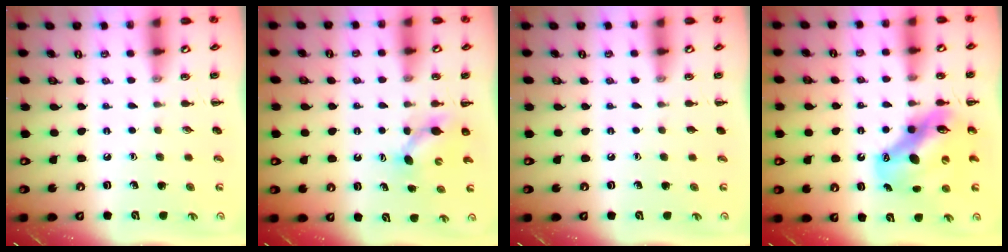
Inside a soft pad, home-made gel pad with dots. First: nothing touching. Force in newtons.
{"total": 4.3, "press": 4.2, "slide": 0.9}
{"total": 0.0}
{"total": 13.5, "press": 13.1, "slide": 3.5}